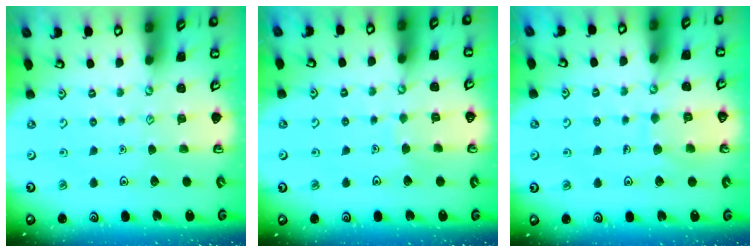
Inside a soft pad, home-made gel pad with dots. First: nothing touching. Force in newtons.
{"total": 3.6, "press": 3.5, "slide": 0.2}
{"total": 7.8, "press": 7.7, "slide": 0.6}